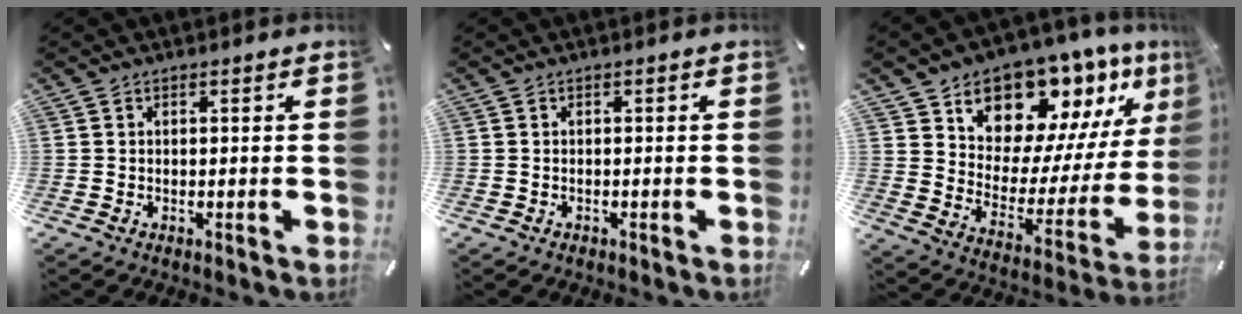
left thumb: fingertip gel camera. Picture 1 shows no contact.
{"total": 0.7, "force": [-0.3, 0.6, 0.2], "torque": [-0.003, 0.004, -0.009]}
{"total": 14.5, "force": [12.0, 7.7, 2.7], "torque": [-0.043, -0.130, 0.211]}